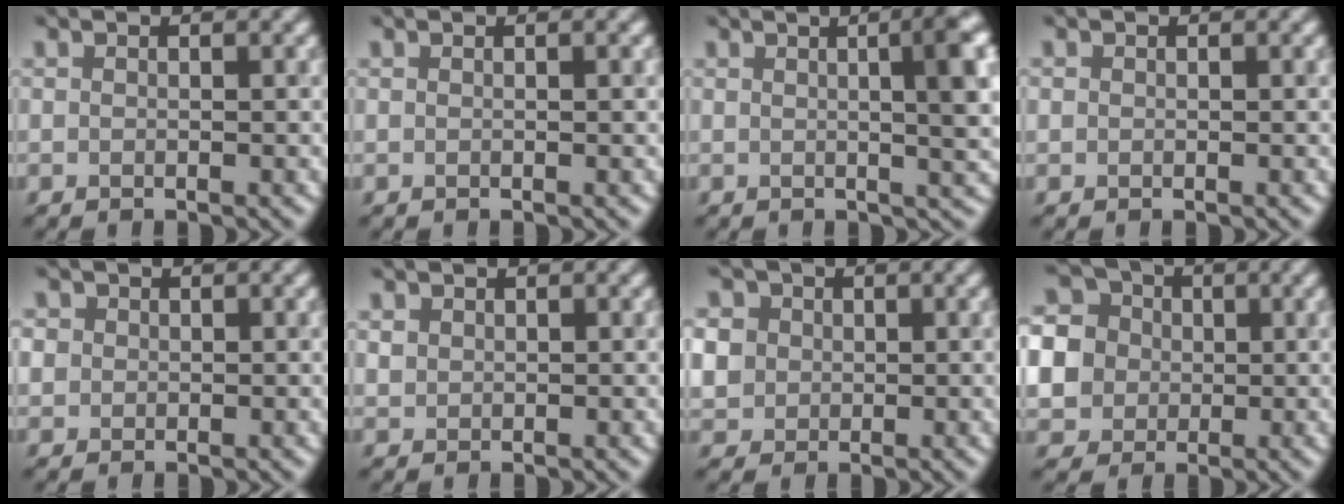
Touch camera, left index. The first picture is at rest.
{"total": 0.6, "force": [0.2, 0.1, 0.5], "torque": [-0.009, -0.002, 0.004]}
{"total": 6.9, "force": [0.9, 2.1, 6.5], "torque": [-0.050, 0.016, 0.007]}
{"total": 0.0}
{"total": 3.2, "force": [1.1, 2.8, 1.1], "torque": [-0.011, 0.023, -0.004]}
{"total": 0.7, "force": [0.2, 0.6, 0.1], "torque": [0.000, -0.001, 0.007]}
{"total": 6.0, "force": [0.8, 5.6, 2.2], "torque": [-0.063, 0.030, -0.003]}
{"total": 9.5, "force": [0.0, 9.0, 3.0], "torque": [-0.103, 0.016, -0.019]}